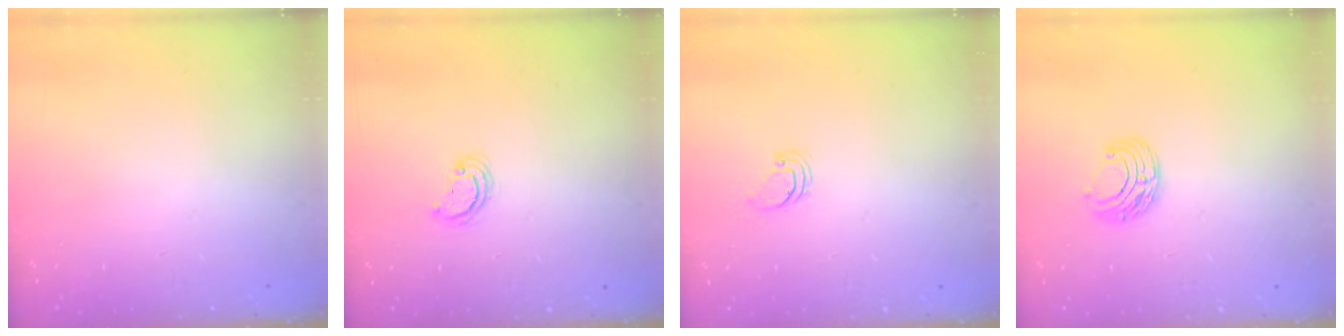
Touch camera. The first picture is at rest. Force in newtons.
{"total": 3.0, "press": 2.9, "slide": 0.3}
{"total": 0.9, "press": 0.9, "slide": 0.0}
{"total": 7.6, "press": 7.5, "slide": 0.6}